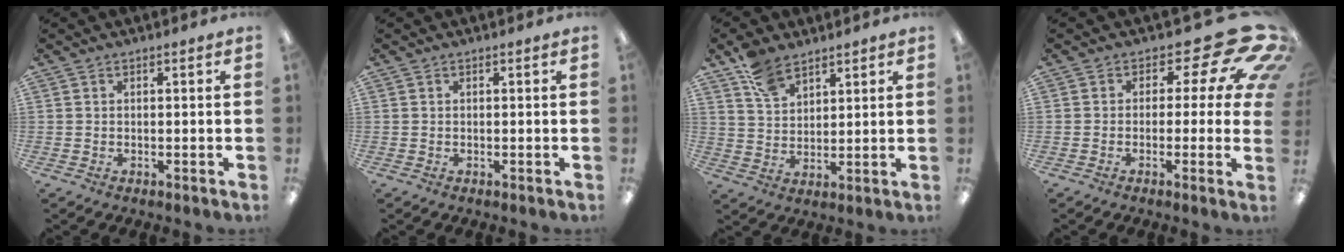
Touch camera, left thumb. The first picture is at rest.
{"total": 0.0}
{"total": 8.1, "force": [6.0, 4.3, 3.3], "torque": [-0.068, -0.022, 0.114]}
{"total": 14.3, "force": [5.8, 6.7, 11.3], "torque": [-0.148, -0.039, 0.091]}